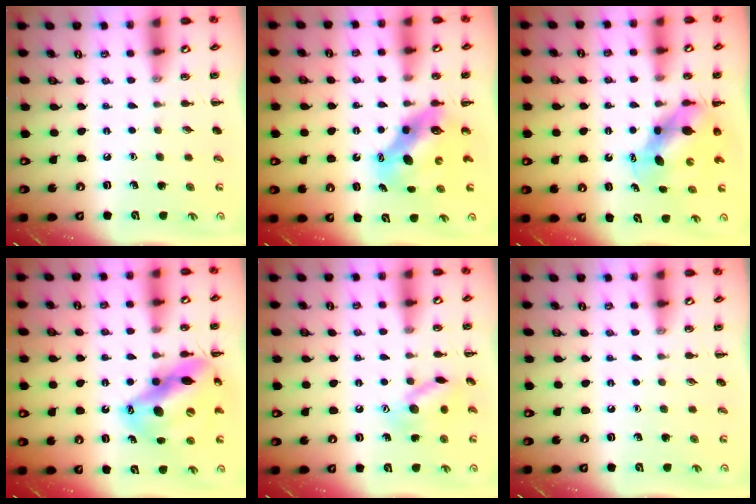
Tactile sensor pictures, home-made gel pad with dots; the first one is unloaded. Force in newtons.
{"total": 7.7, "press": 7.5, "slide": 1.9}
{"total": 6.4, "press": 6.2, "slide": 1.5}
{"total": 18.4, "press": 17.7, "slide": 5.1}
{"total": 11.3, "press": 11.3, "slide": 0.5}
{"total": 0.0}